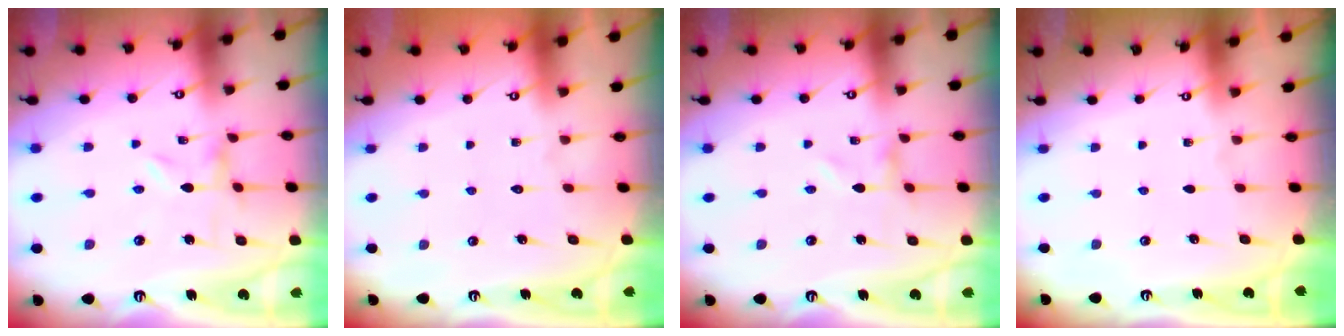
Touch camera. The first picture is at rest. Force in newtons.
{"total": 1.6, "press": 1.6, "slide": 0.2}
{"total": 0.0}
{"total": 0.0}